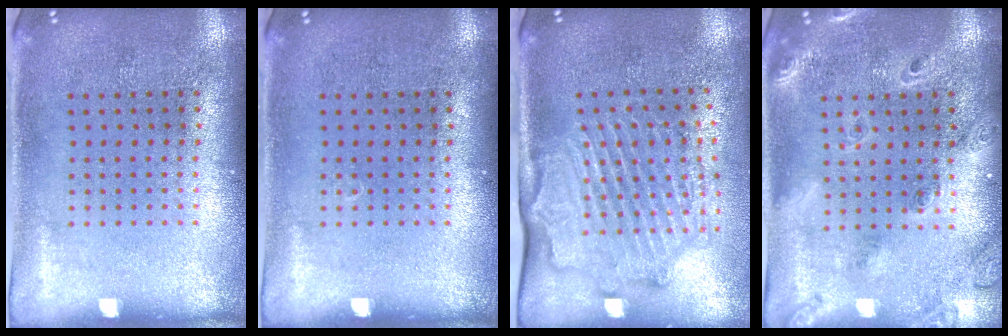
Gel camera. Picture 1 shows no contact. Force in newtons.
{"total": 0.0}
{"total": 2.2, "press": 2.1, "slide": 0.1}
{"total": 2.0, "press": 1.7, "slide": 0.9}